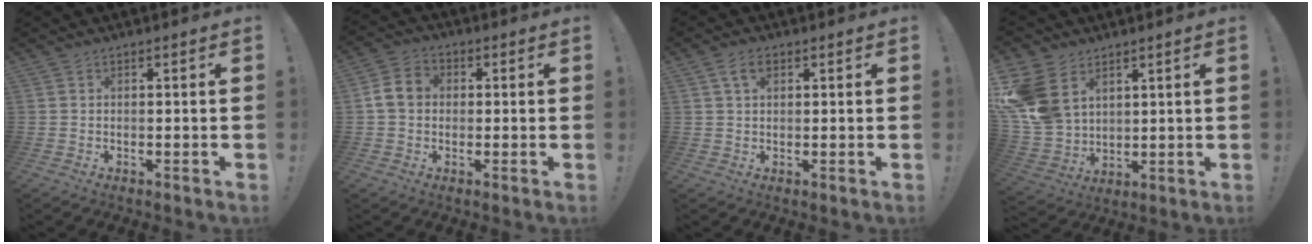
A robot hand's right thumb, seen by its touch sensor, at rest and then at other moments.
{"total": 7.9, "force": [0.3, 6.5, 4.5], "torque": [-0.079, 0.022, 0.010]}
{"total": 4.4, "force": [1.8, 2.6, 3.0], "torque": [-0.048, 0.000, 0.033]}
{"total": 14.8, "force": [5.7, 11.0, 8.1], "torque": [-0.166, -0.026, 0.118]}